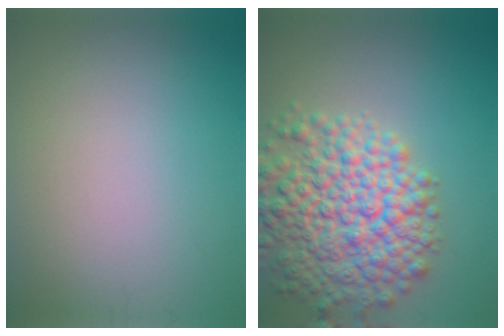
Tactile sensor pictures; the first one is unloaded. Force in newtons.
{"total": 9.5, "press": 9.5, "slide": 0.4}